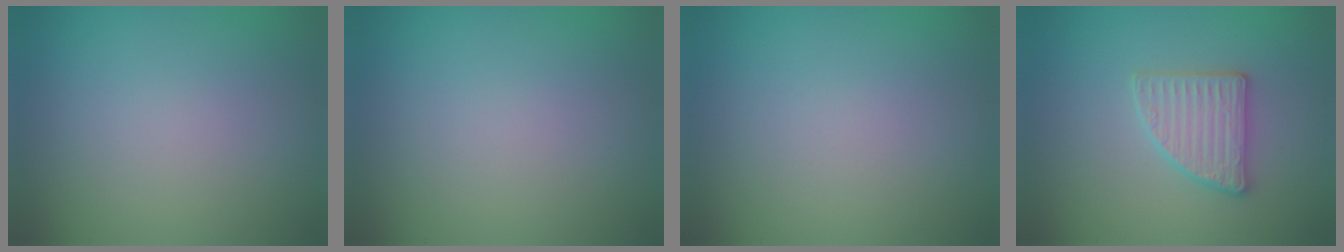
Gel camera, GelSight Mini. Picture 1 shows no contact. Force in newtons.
{"total": 0.0}
{"total": 0.0}
{"total": 2.8, "press": 2.8, "slide": 0.4}